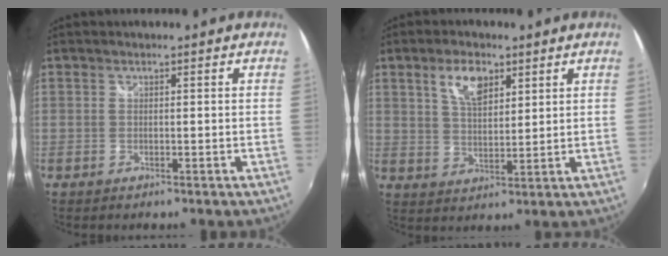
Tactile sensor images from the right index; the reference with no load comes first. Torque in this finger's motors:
{"motor_torque": [0.59, 0.48, 0.27, 0.09]}